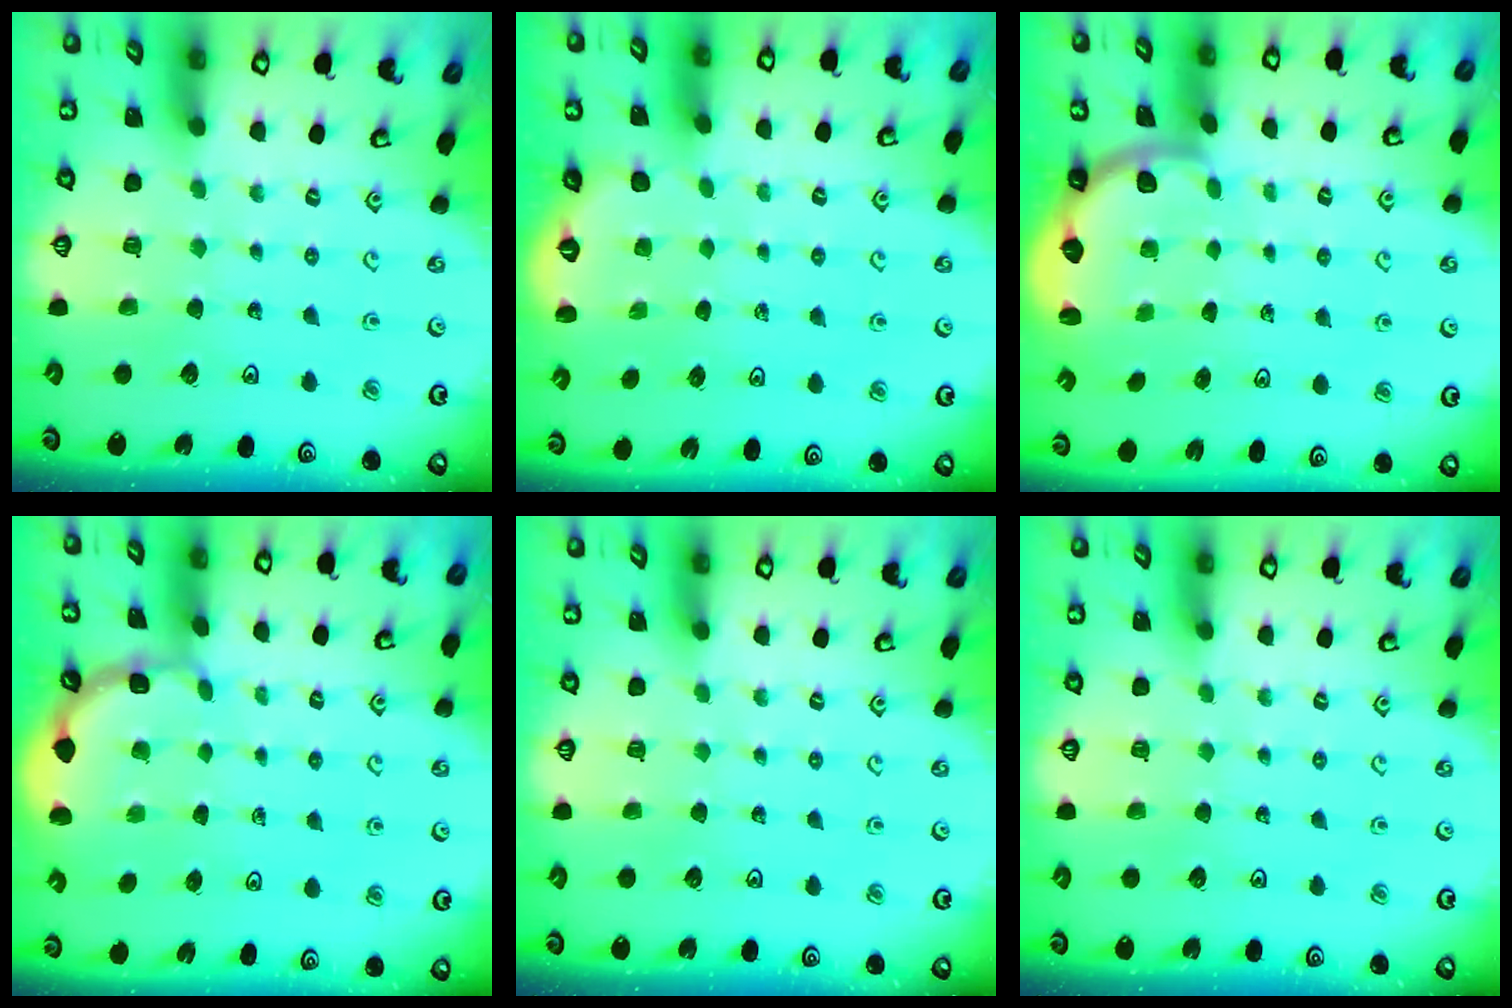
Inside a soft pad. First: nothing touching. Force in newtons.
{"total": 1.8, "press": 1.1, "slide": 1.4}
{"total": 2.2, "press": 2.1, "slide": 0.8}
{"total": 1.9, "press": 1.9, "slide": 0.3}
{"total": 0.0}
{"total": 0.0}